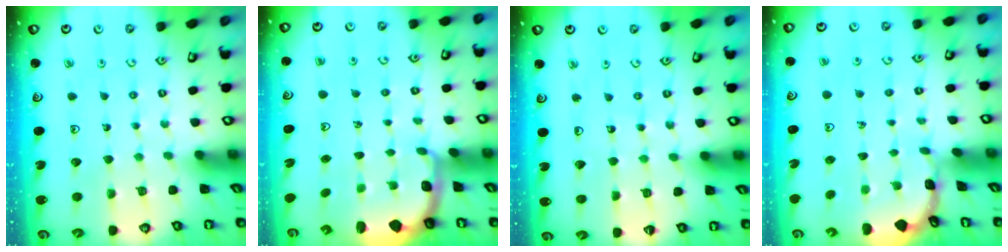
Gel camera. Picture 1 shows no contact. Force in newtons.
{"total": 1.6, "press": 1.2, "slide": 1.1}
{"total": 3.7, "press": 3.7, "slide": 0.4}
{"total": 0.7, "press": 0.6, "slide": 0.1}